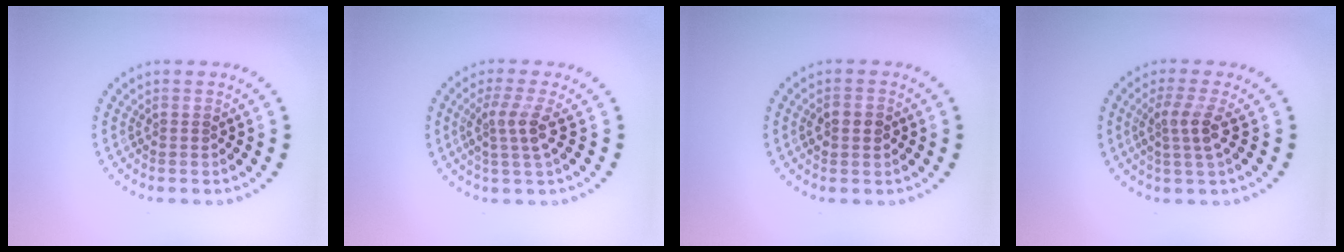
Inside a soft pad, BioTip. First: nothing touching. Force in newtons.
{"total": 2.6, "press": 2.0, "slide": 1.7}
{"total": 1.8, "press": 1.8, "slide": 0.1}
{"total": 2.6, "press": 1.9, "slide": 1.7}